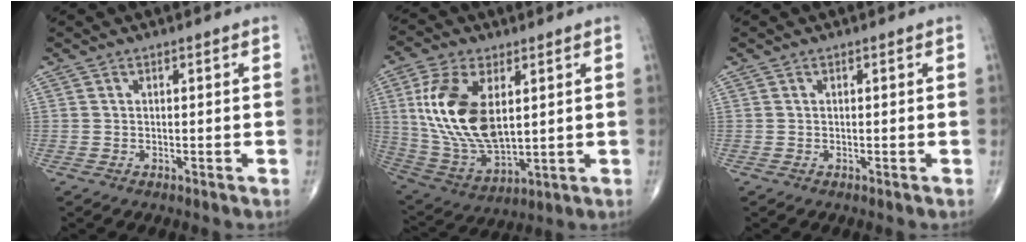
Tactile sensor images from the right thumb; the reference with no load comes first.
{"total": 18.1, "force": [3.9, 9.7, 14.8], "torque": [-0.290, -0.020, 0.084]}
{"total": 0.0}